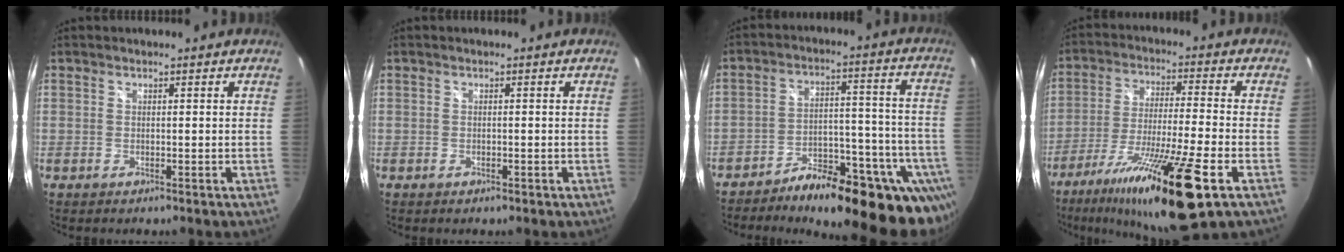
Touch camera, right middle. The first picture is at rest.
{"total": 1.0, "force": [-0.5, 0.7, 0.5], "torque": [-0.006, -0.005, -0.009]}
{"total": 23.7, "force": [-18.2, 8.0, 13.0], "torque": [-0.137, 0.019, -0.238]}
{"total": 20.1, "force": [-11.9, 0.9, 16.2], "torque": [-0.303, -0.048, -0.202]}